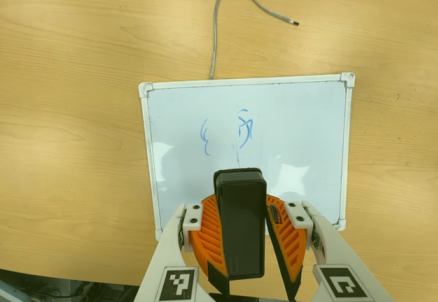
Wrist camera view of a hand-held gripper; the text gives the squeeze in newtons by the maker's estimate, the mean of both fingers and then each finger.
{"total": 9.2, "left": 9.3, "right": 9.0}